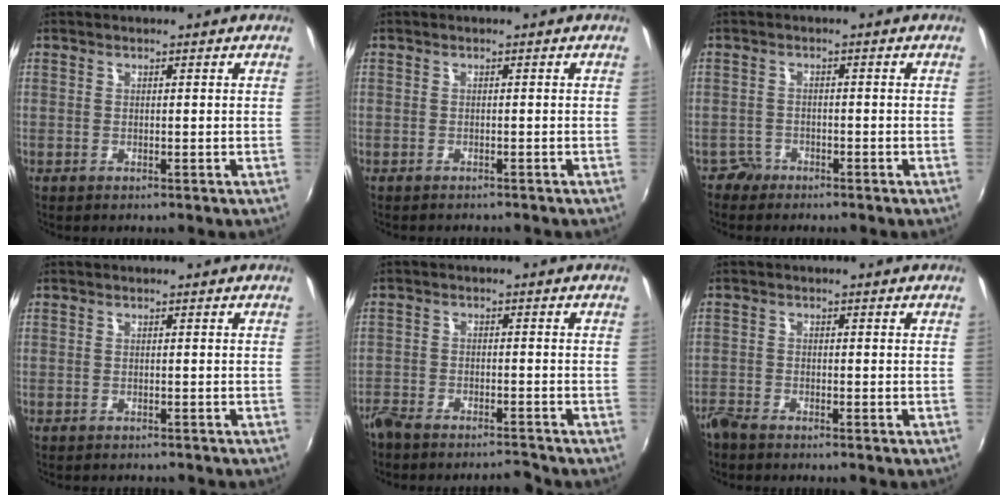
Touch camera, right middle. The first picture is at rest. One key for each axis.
{"total": 1.7, "fx": -1.6, "fy": 0.5, "fz": 0.4, "tx": -0.013, "ty": -0.010, "tz": -0.023}
{"total": 2.5, "fx": -1.9, "fy": 1.5, "fz": -0.3, "tx": 0.002, "ty": 0.007, "tz": -0.037}
{"total": 2.0, "fx": -1.8, "fy": 0.5, "fz": 0.5, "tx": -0.015, "ty": -0.012, "tz": -0.027}
{"total": 7.0, "fx": -6.7, "fy": 1.3, "fz": 1.8, "tx": -0.059, "ty": -0.001, "tz": -0.113}
{"total": 3.7, "fx": -3.4, "fy": 0.9, "fz": 1.1, "tx": -0.034, "ty": -0.014, "tz": -0.070}